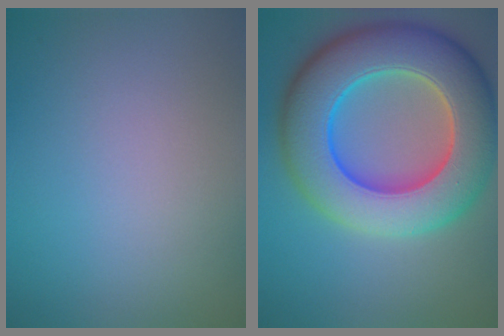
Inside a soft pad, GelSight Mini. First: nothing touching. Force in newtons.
{"total": 13.2, "press": 13.0, "slide": 2.1}